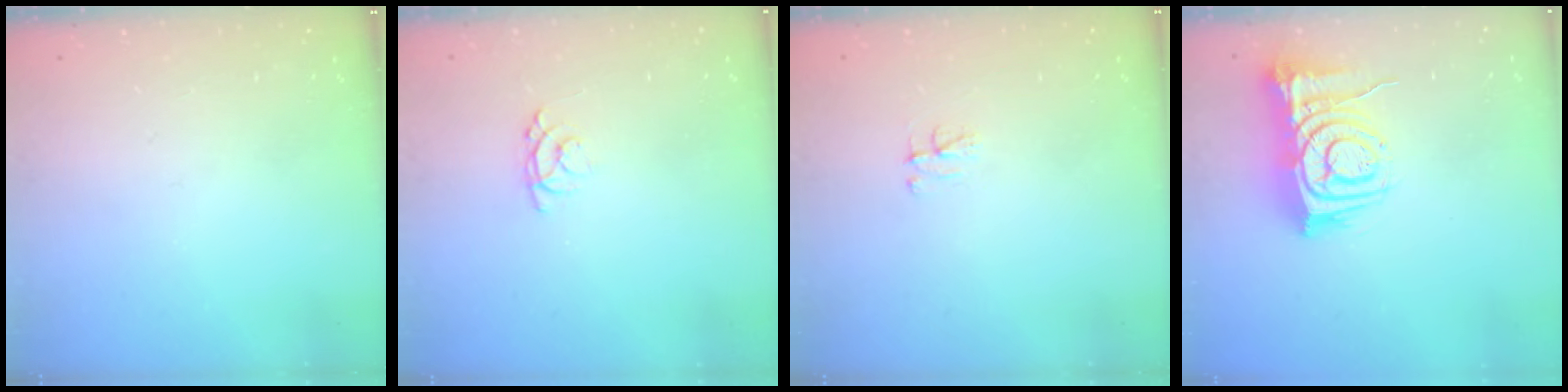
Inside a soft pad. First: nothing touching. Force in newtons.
{"total": 3.4, "press": 3.3, "slide": 0.5}
{"total": 3.1, "press": 3.1, "slide": 0.4}
{"total": 10.2, "press": 10.2, "slide": 1.2}